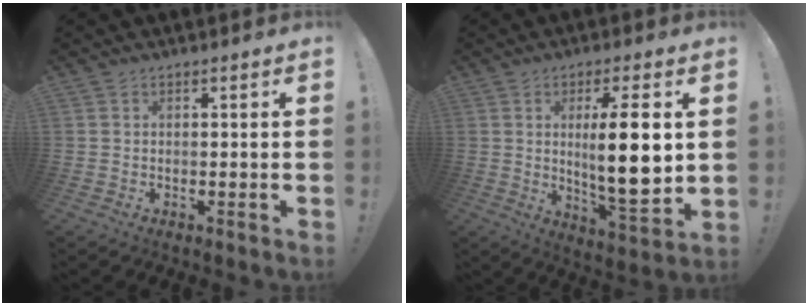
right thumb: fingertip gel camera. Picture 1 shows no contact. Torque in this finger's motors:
{"motor_torque": [0.32, 1.98, 0.19, 0.31, 0.13]}